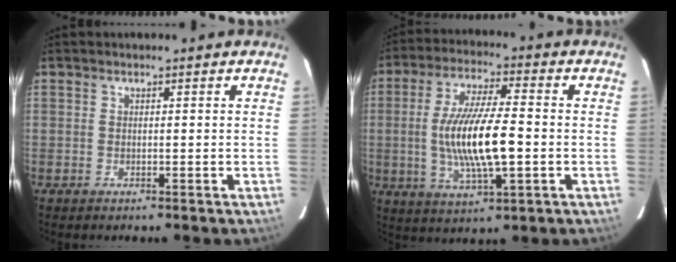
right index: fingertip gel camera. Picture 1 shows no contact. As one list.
[{"total": 14.4, "force": [-1.6, 3.7, 13.8], "torque": [-0.267, -0.006, -0.025]}]